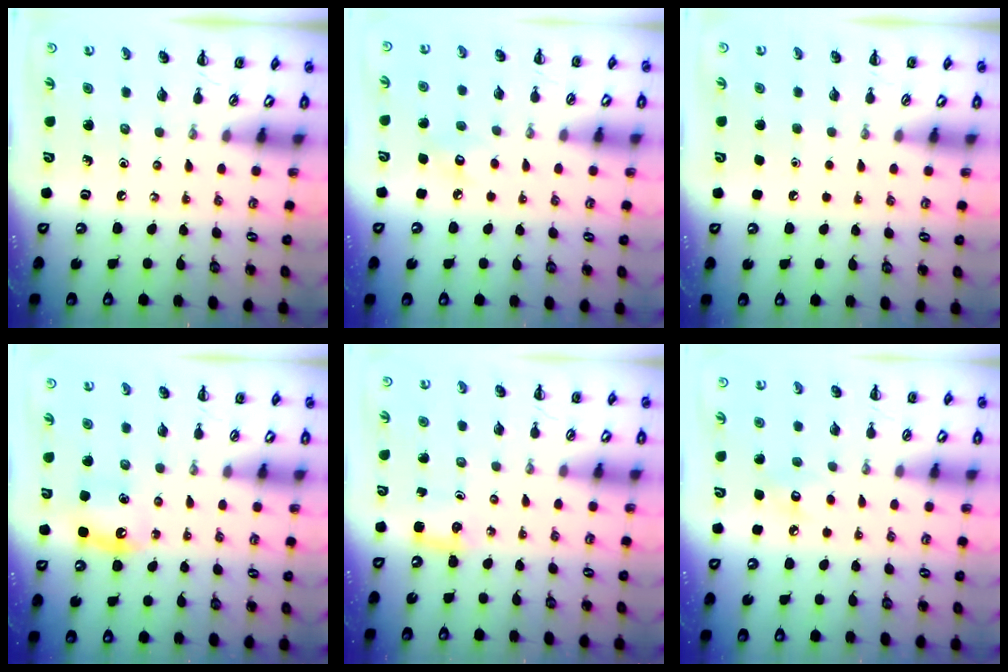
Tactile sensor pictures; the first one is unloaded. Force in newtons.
{"total": 6.7, "press": 6.4, "slide": 1.7}
{"total": 1.7, "press": 1.7, "slide": 0.1}
{"total": 6.7, "press": 6.3, "slide": 2.2}
{"total": 2.8, "press": 2.6, "slide": 0.9}
{"total": 6.7, "press": 6.4, "slide": 1.7}